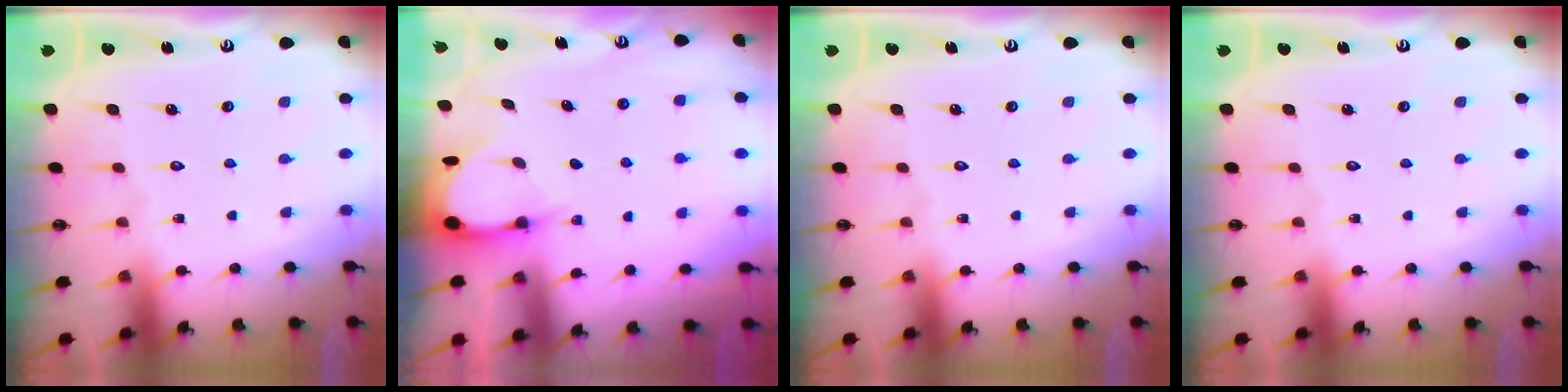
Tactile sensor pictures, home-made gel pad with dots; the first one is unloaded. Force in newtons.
{"total": 3.3, "press": 3.3, "slide": 0.4}
{"total": 0.0}
{"total": 0.0}